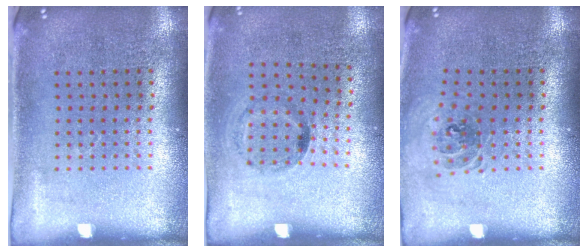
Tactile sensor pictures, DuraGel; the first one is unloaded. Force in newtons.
{"total": 1.3, "press": 0.7, "slide": 1.1}
{"total": 0.9, "press": 0.9, "slide": 0.2}